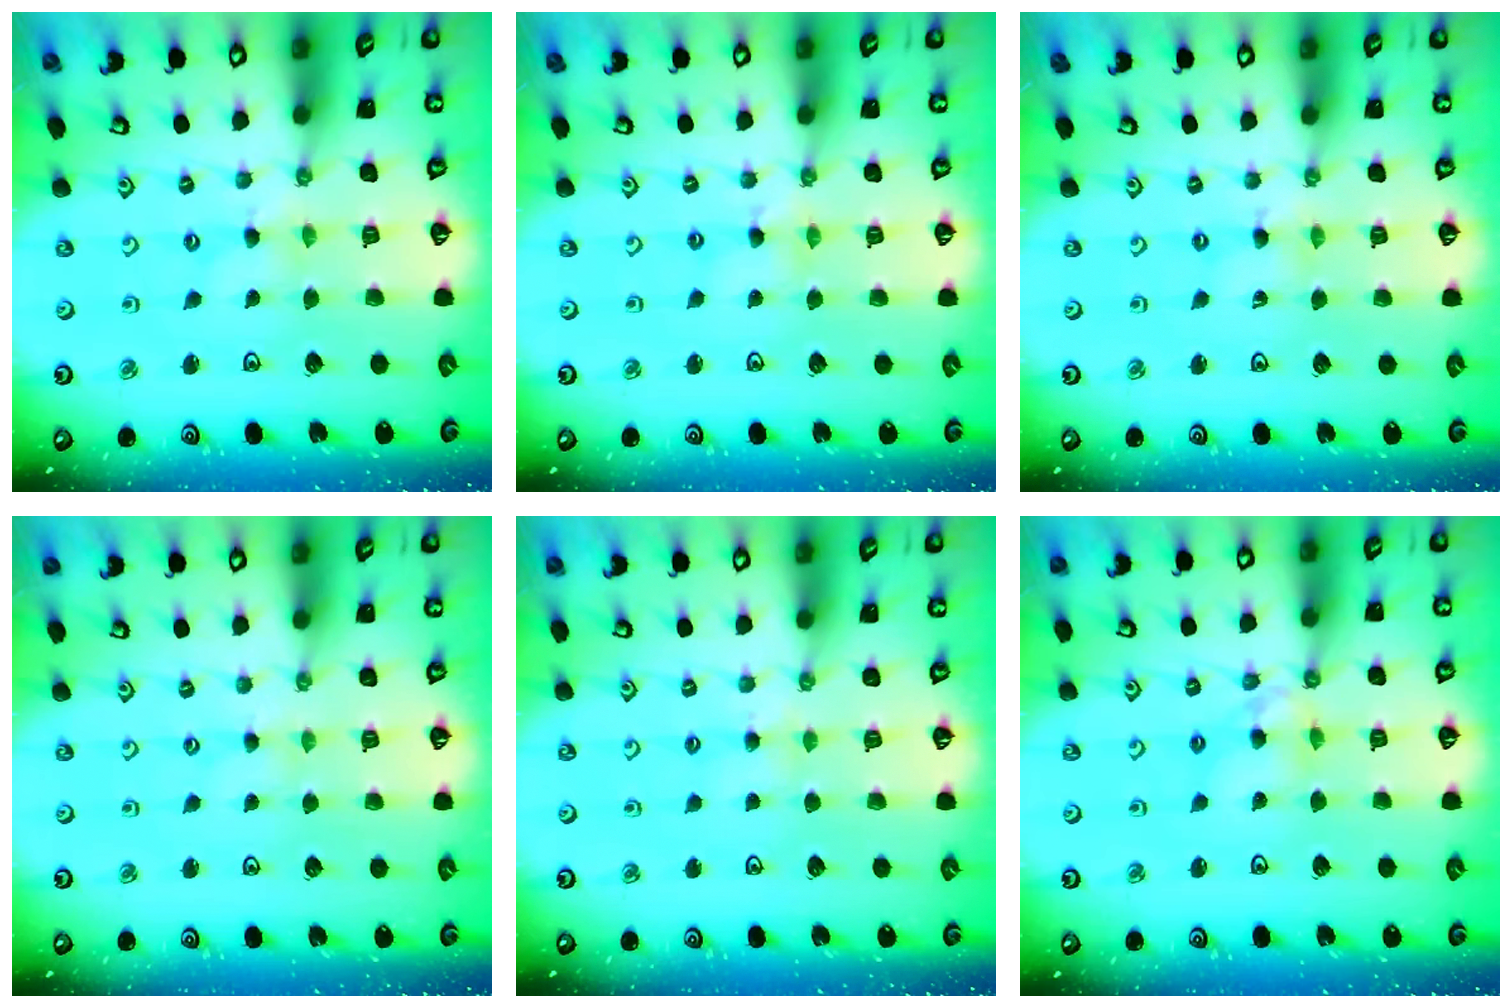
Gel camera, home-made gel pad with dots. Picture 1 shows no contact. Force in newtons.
{"total": 2.0, "press": 2.0, "slide": 0.3}
{"total": 0.5, "press": 0.5, "slide": 0.2}
{"total": 0.0}
{"total": 3.5, "press": 3.4, "slide": 0.6}
{"total": 7.4, "press": 7.4, "slide": 0.8}